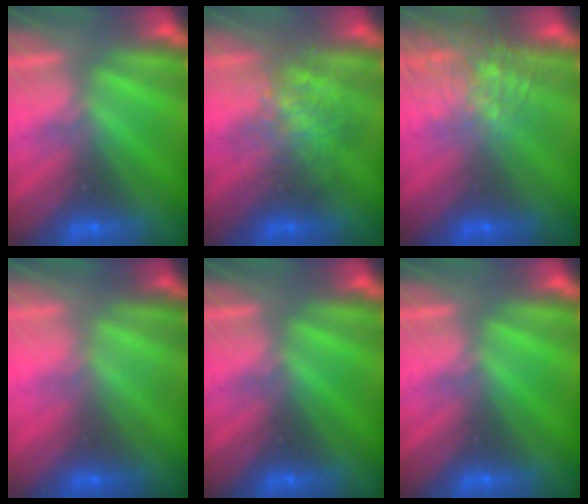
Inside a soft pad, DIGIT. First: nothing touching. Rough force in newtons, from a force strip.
{"total": 2.1}
{"total": 7.1}
{"total": 2.1}
{"total": 0.0}
{"total": 0.0}